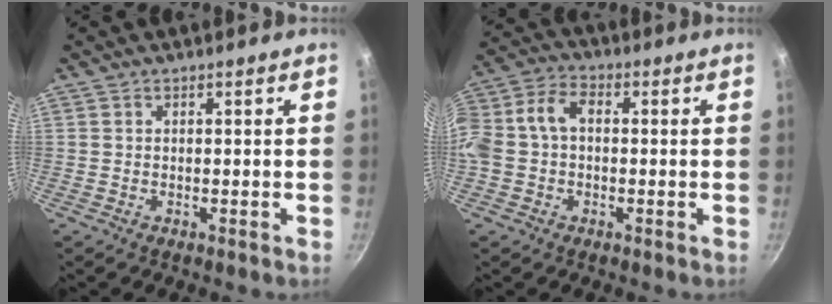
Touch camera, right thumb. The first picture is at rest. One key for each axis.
{"total": 11.3, "fx": -0.2, "fy": 8.1, "fz": 7.9, "tx": -0.158, "ty": 0.041, "tz": -0.020}